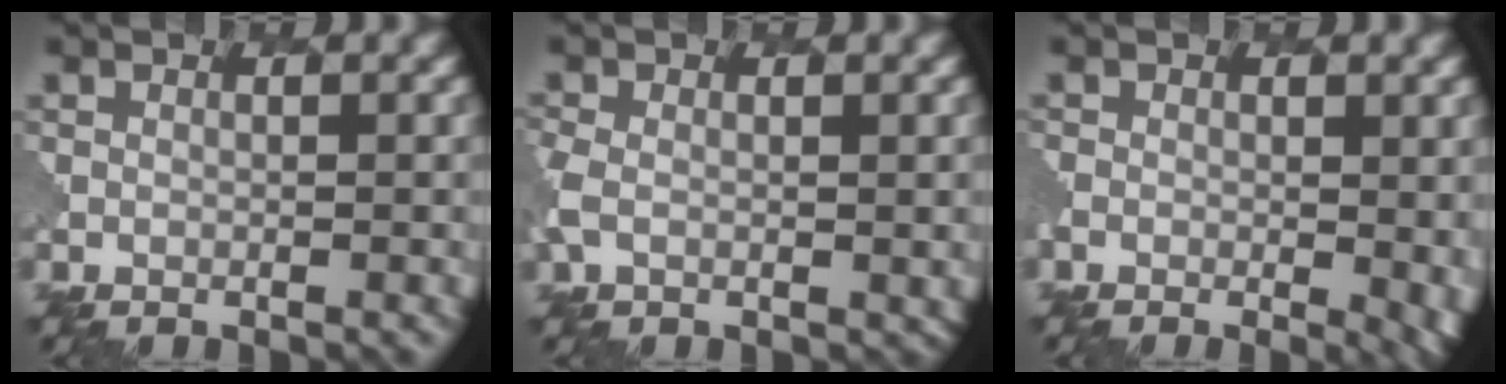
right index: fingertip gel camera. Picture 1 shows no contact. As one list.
[{"total": 3.5, "force": [-0.4, 2.6, 2.3], "torque": [-0.056, -0.007, -0.009]}, {"total": 6.3, "force": [-1.0, 3.3, 5.3], "torque": [-0.062, -0.008, -0.009]}]